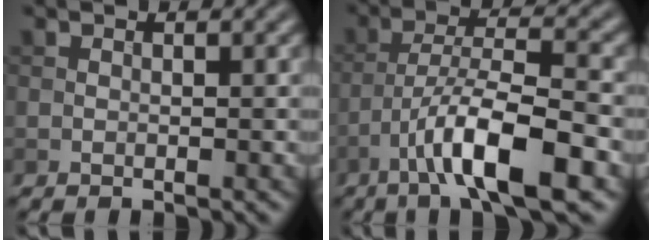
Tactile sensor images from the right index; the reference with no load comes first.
{"total": 9.0, "force": [-4.6, 1.9, 7.5], "torque": [-0.125, 0.013, -0.083]}